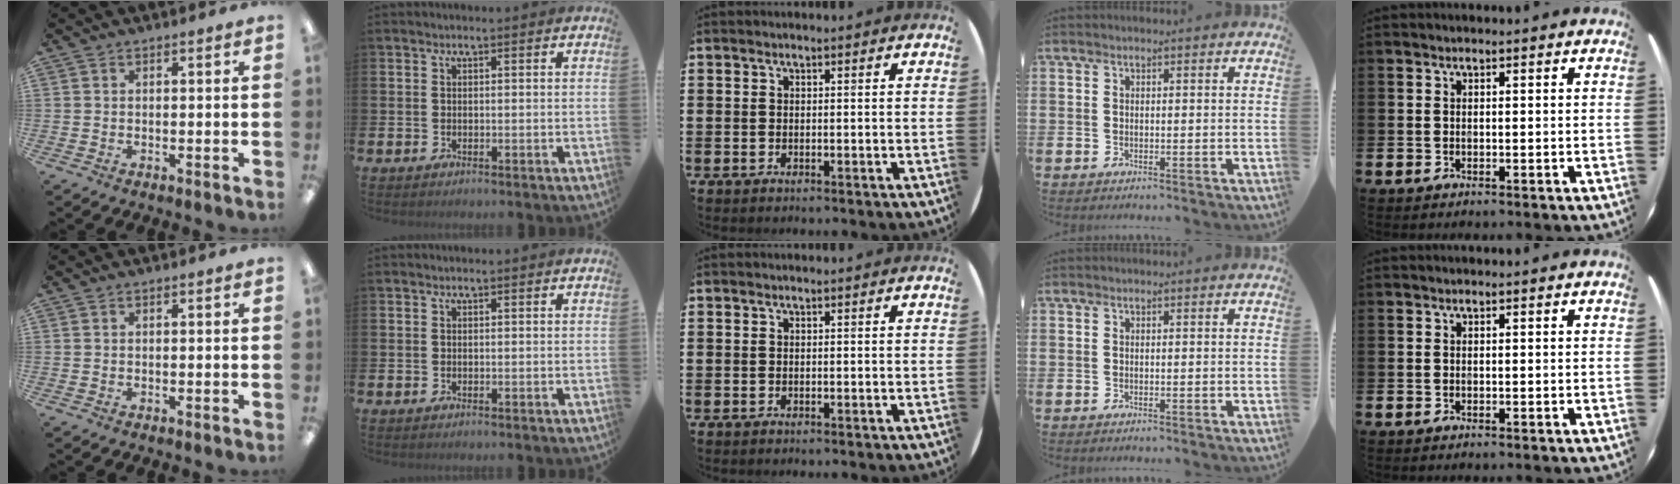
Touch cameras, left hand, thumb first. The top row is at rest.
{}